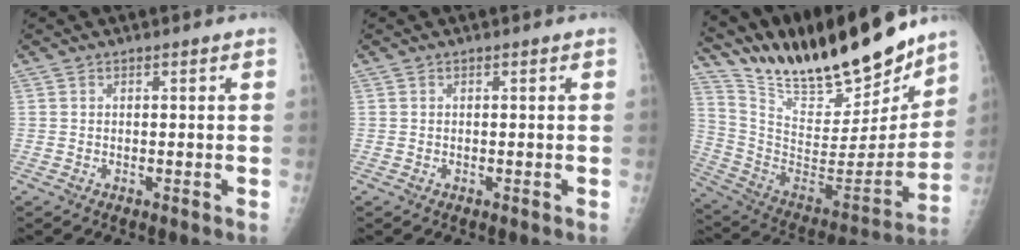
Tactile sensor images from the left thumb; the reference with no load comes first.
{"total": 0.0}
{"total": 29.0, "force": [24.3, 6.8, 14.3], "torque": [-0.210, -0.107, 0.392]}